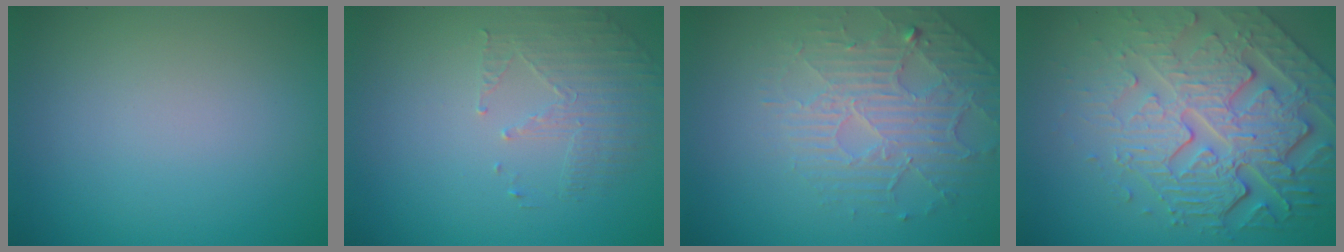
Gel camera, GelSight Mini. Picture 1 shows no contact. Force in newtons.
{"total": 1.8, "press": 1.1, "slide": 1.4}
{"total": 4.5, "press": 3.3, "slide": 3.1}
{"total": 8.0, "press": 5.9, "slide": 5.4}